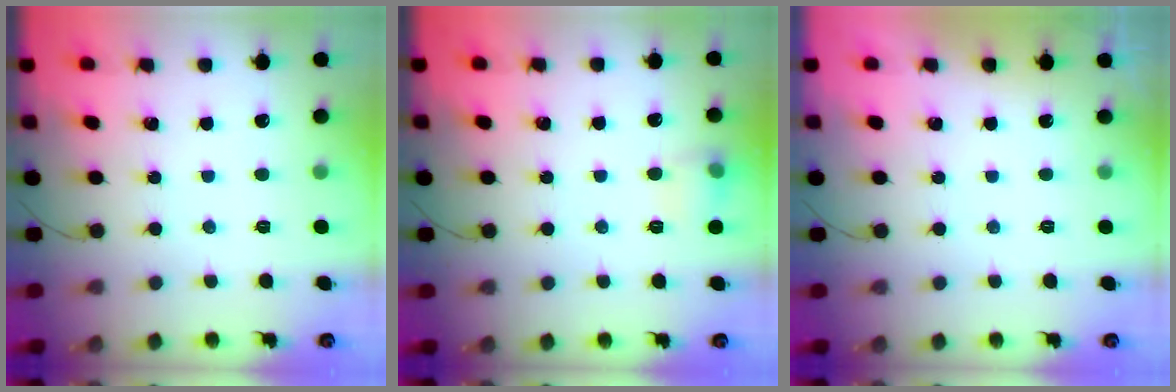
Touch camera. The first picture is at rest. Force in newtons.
{"total": 7.1, "press": 7.0, "slide": 1.2}
{"total": 0.0}